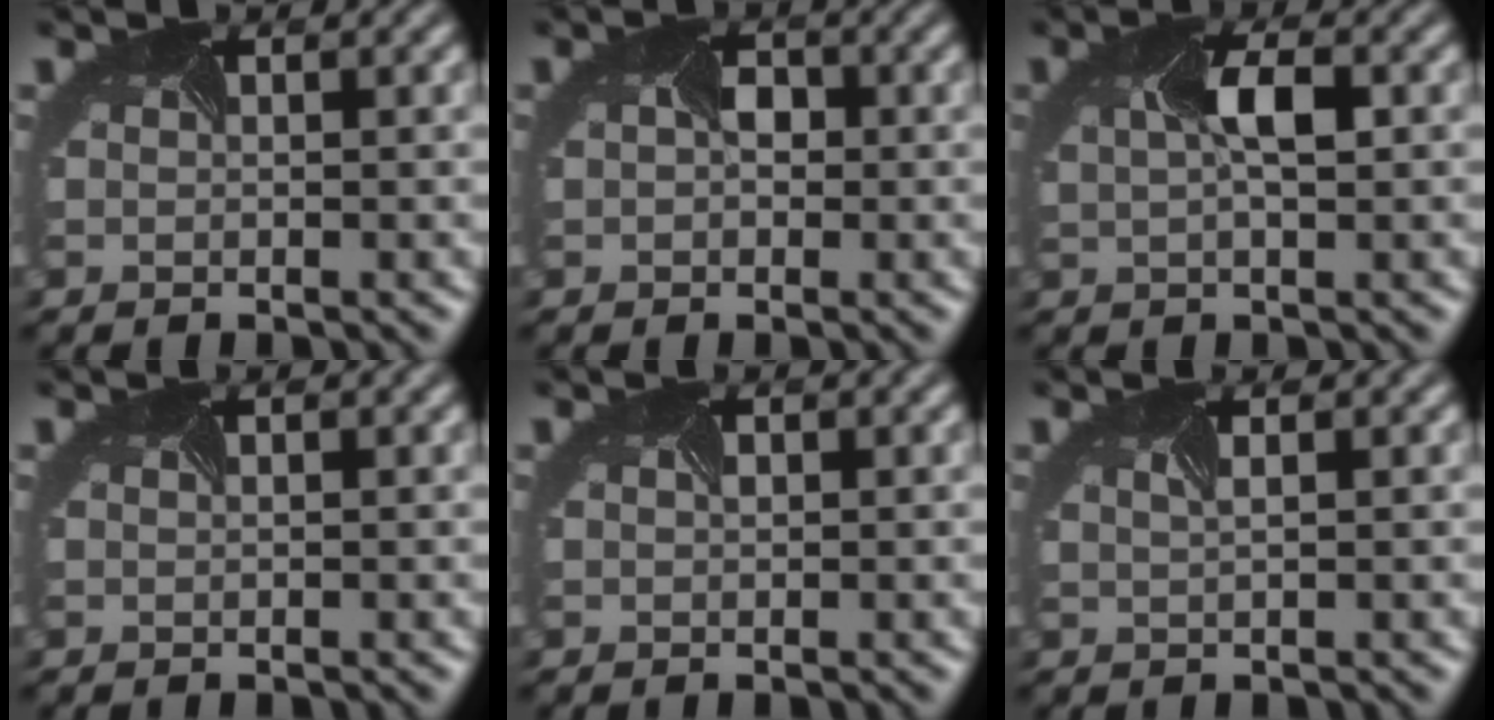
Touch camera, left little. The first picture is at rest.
{"total": 1.6, "force": [-0.5, 1.4, 0.7], "torque": [-0.030, 0.006, 0.005]}
{"total": 2.4, "force": [0.0, 0.7, 2.3], "torque": [-0.057, 0.006, 0.007]}
{"total": 0.0}
{"total": 0.0}
{"total": 1.0, "force": [0.3, 0.6, 0.7], "torque": [-0.001, 0.012, -0.008]}